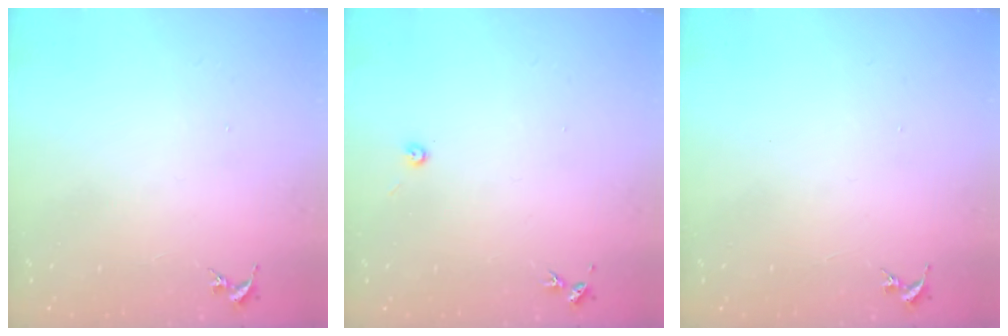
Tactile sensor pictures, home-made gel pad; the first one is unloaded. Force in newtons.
{"total": 2.0, "press": 2.0, "slide": 0.3}
{"total": 0.0}